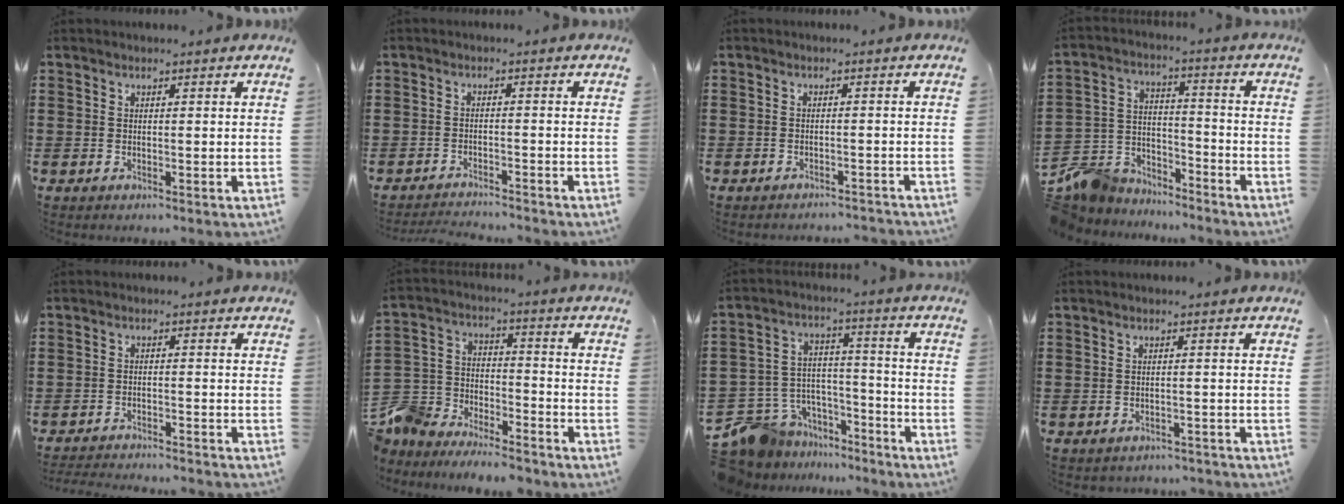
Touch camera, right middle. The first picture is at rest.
{"total": 2.5, "force": [-2.5, 0.1, -0.2], "torque": [-0.005, -0.002, -0.055]}
{"total": 1.9, "force": [-1.9, 0.3, -0.3], "torque": [-0.001, 0.001, -0.042]}
{"total": 7.8, "force": [-7.4, 2.6, 0.5], "torque": [-0.037, 0.012, -0.152]}
{"total": 2.7, "force": [-2.7, -0.1, 0.2], "torque": [-0.008, -0.002, -0.056]}
{"total": 8.2, "force": [-7.5, 3.2, 0.0], "torque": [-0.027, 0.015, -0.157]}
{"total": 8.9, "force": [-7.9, 4.0, 0.6], "torque": [-0.046, 0.007, -0.156]}
{"total": 1.4, "force": [-1.3, 0.3, -0.1], "torque": [-0.006, 0.000, -0.030]}